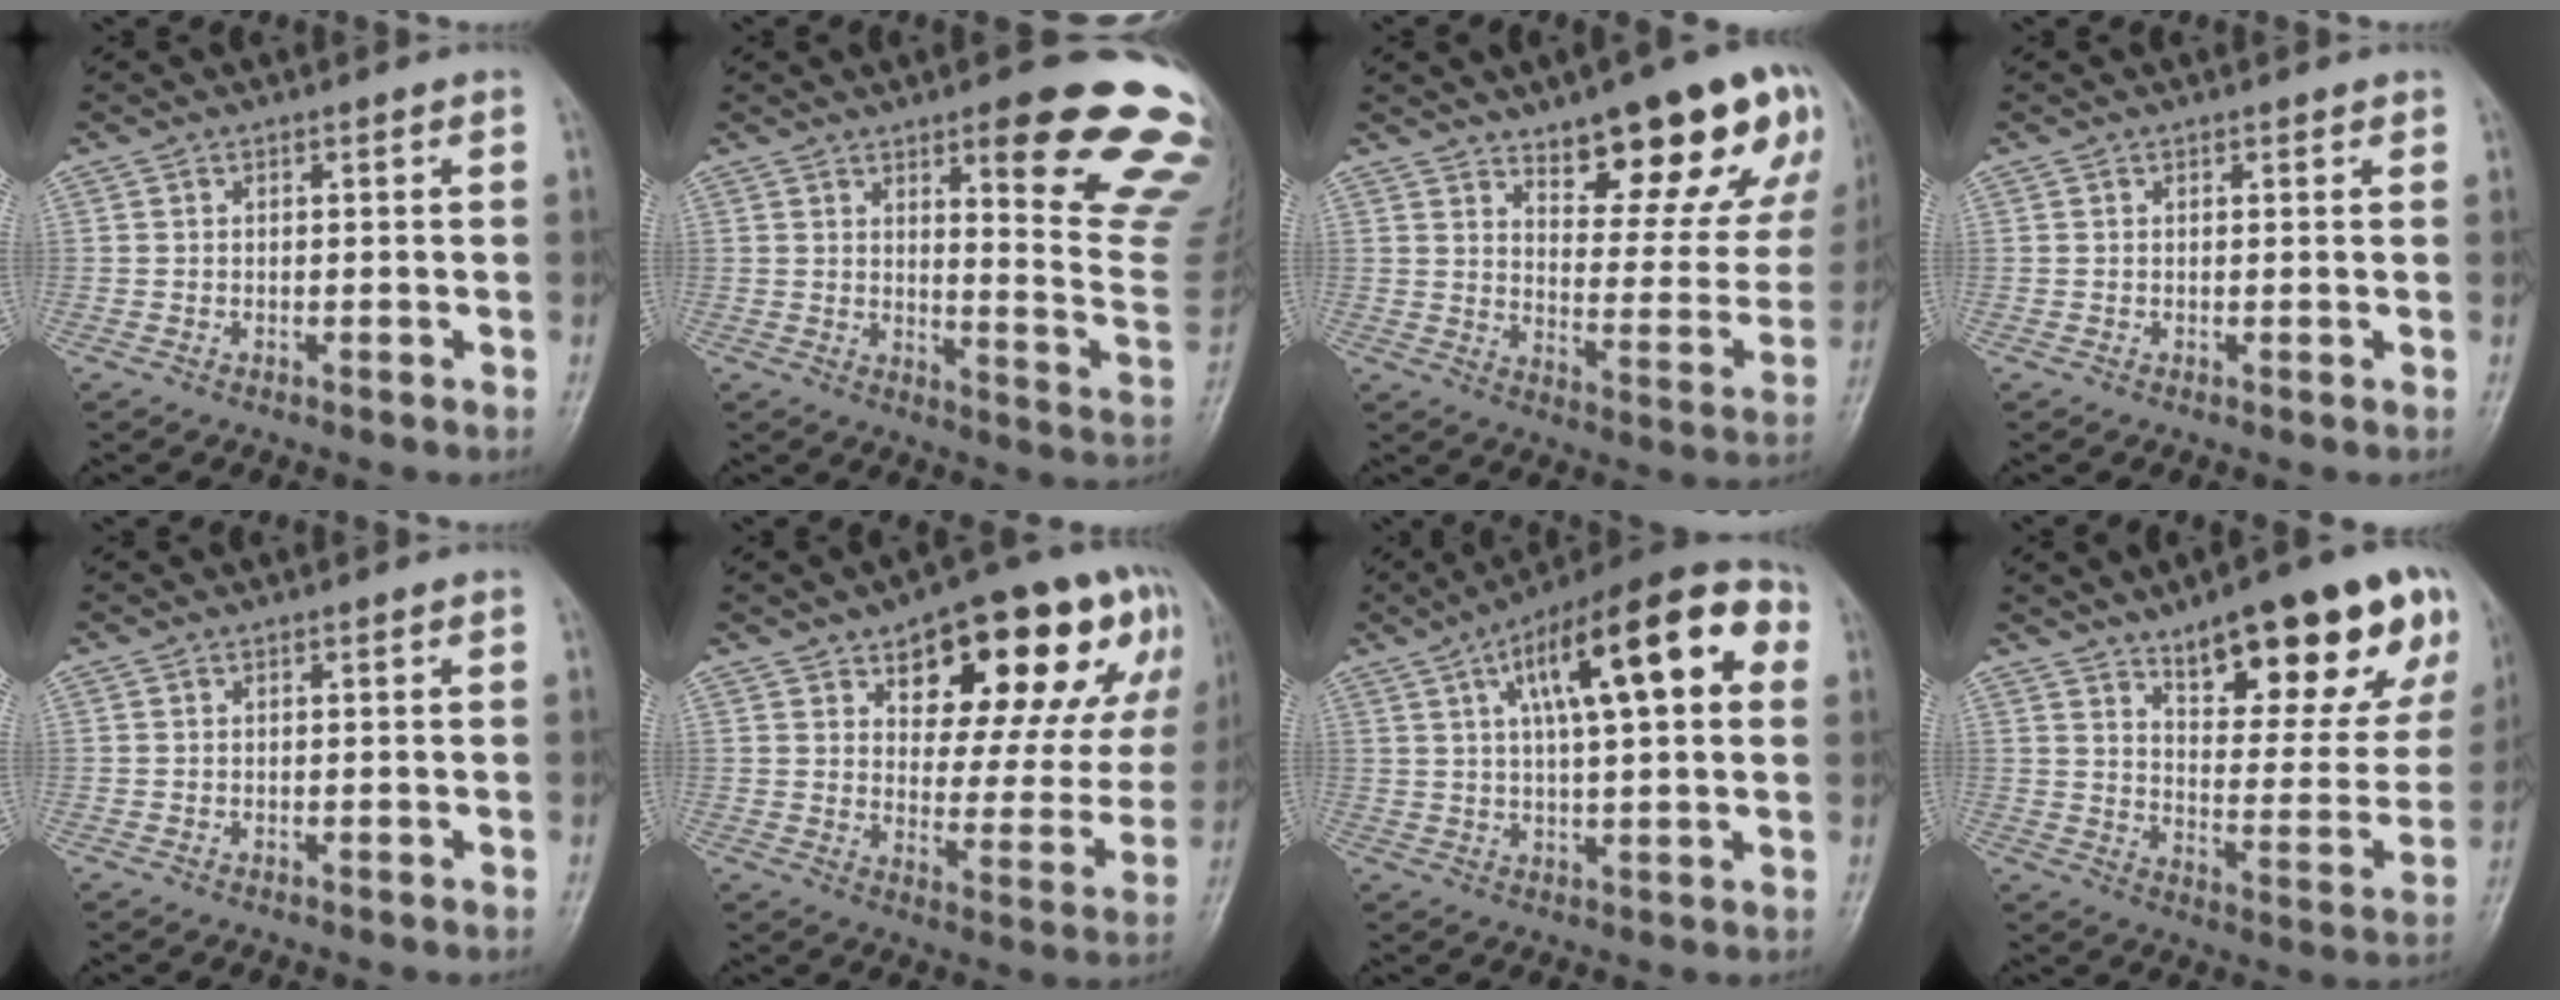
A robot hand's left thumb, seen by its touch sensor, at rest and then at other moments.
{"total": 21.1, "force": [12.6, 4.4, 16.3], "torque": [-0.163, -0.071, 0.159]}
{"total": 20.5, "force": [12.6, 7.5, 14.4], "torque": [-0.131, -0.065, 0.179]}
{"total": 0.6, "force": [0.4, 0.3, 0.3], "torque": [-0.001, -0.002, 0.002]}
{"total": 0.0}
{"total": 22.2, "force": [11.3, 10.4, 16.0], "torque": [-0.160, -0.020, 0.161]}
{"total": 21.0, "force": [6.5, 7.2, 18.7], "torque": [-0.265, 0.027, 0.091]}
{"total": 24.9, "force": [14.6, 8.5, 18.3], "torque": [-0.201, -0.049, 0.211]}